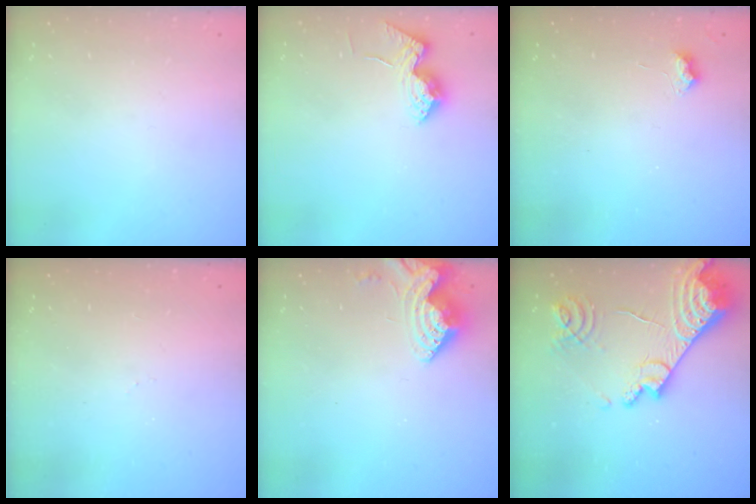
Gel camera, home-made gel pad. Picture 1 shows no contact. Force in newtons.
{"total": 13.8, "press": 13.7, "slide": 0.7}
{"total": 4.3, "press": 4.3, "slide": 0.6}
{"total": 6.2, "press": 6.2, "slide": 0.7}
{"total": 7.8, "press": 7.7, "slide": 0.8}
{"total": 23.4, "press": 23.2, "slide": 2.6}